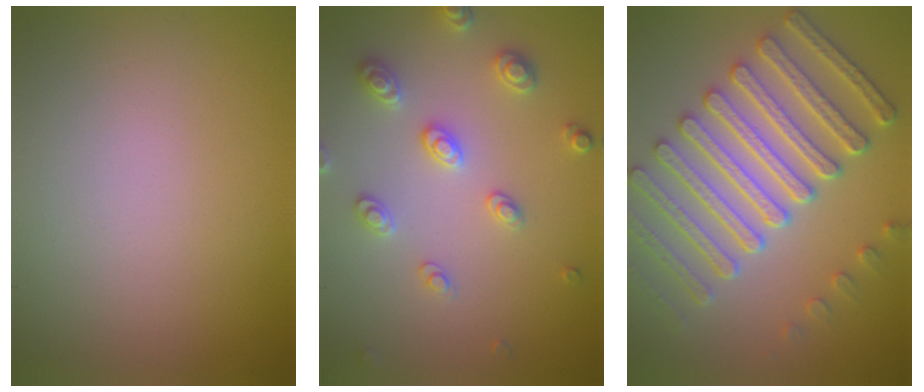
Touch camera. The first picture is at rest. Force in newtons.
{"total": 3.2, "press": 3.0, "slide": 0.9}
{"total": 7.3, "press": 6.3, "slide": 3.6}